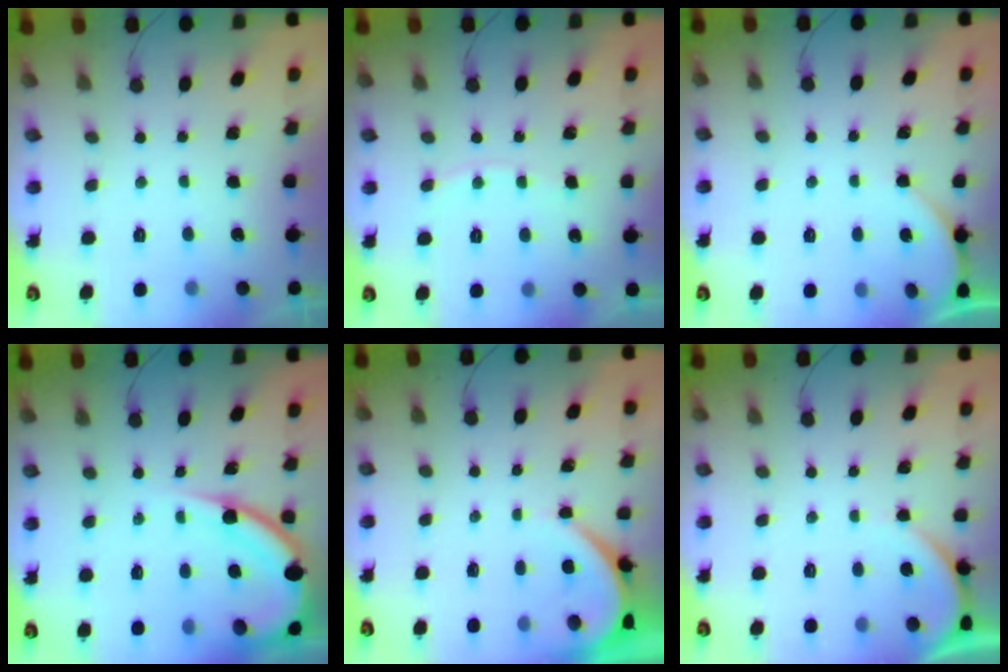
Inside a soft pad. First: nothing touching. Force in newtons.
{"total": 3.1, "press": 3.1, "slide": 0.5}
{"total": 1.3, "press": 1.3, "slide": 0.3}
{"total": 11.4, "press": 11.3, "slide": 1.2}
{"total": 3.4, "press": 3.4, "slide": 0.5}
{"total": 2.8, "press": 2.8, "slide": 0.5}